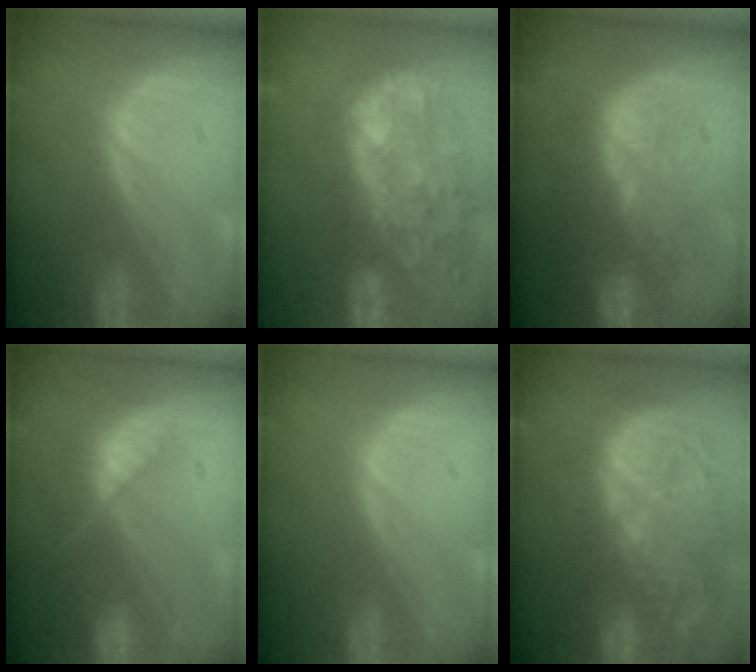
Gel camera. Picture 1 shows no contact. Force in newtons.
{"total": 13.4, "press": 11.6, "slide": 6.7}
{"total": 10.7, "press": 9.6, "slide": 4.8}
{"total": 7.1, "press": 6.3, "slide": 3.2}
{"total": 0.0}
{"total": 15.0, "press": 13.0, "slide": 7.4}